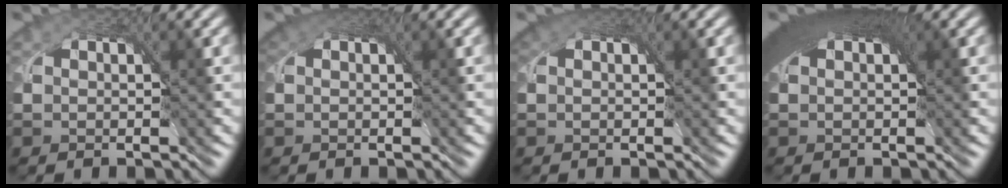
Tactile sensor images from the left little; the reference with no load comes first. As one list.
[{"total": 2.2, "force": [1.2, 1.3, 1.2], "torque": [-0.022, 0.005, 0.014]}, {"total": 1.9, "force": [1.0, 1.2, 1.0], "torque": [-0.020, 0.004, 0.012]}, {"total": 9.0, "force": [3.2, 4.4, 7.2], "torque": [-0.112, 0.020, 0.034]}]